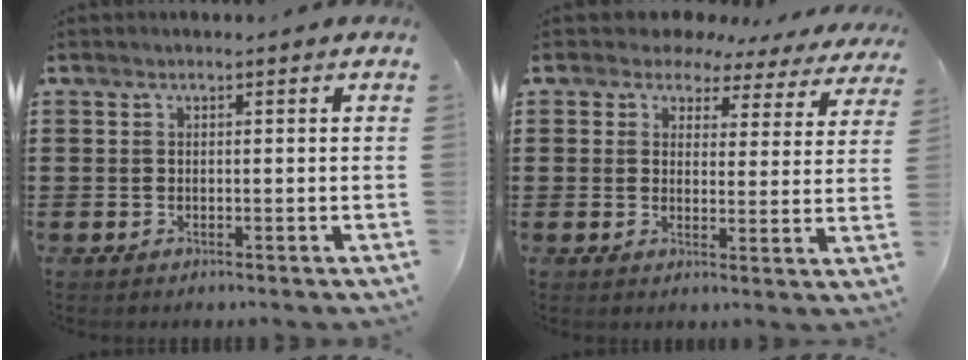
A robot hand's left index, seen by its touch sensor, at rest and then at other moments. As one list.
[{"total": 4.1, "force": [3.5, 2.0, 0.8], "torque": [-0.029, -0.017, 0.057]}]